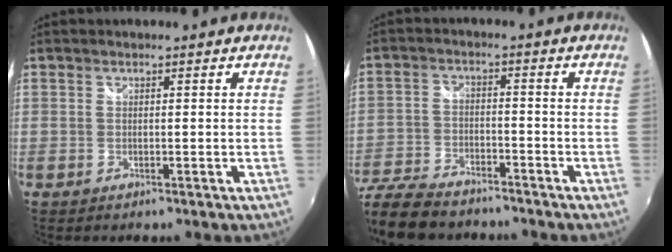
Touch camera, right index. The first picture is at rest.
{"total": 16.0, "force": [-12.7, 6.6, 7.2], "torque": [-0.188, -0.030, -0.225]}